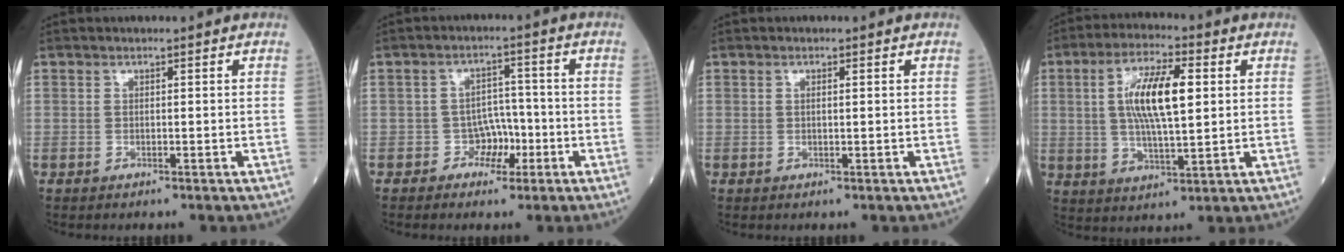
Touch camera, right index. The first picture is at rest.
{"total": 4.0, "force": [-1.9, 3.2, 1.3], "torque": [-0.008, 0.012, -0.030]}
{"total": 0.8, "force": [0.2, 0.1, 0.7], "torque": [-0.018, 0.000, 0.003]}
{"total": 11.1, "force": [2.1, 2.7, 10.6], "torque": [-0.202, 0.008, 0.038]}